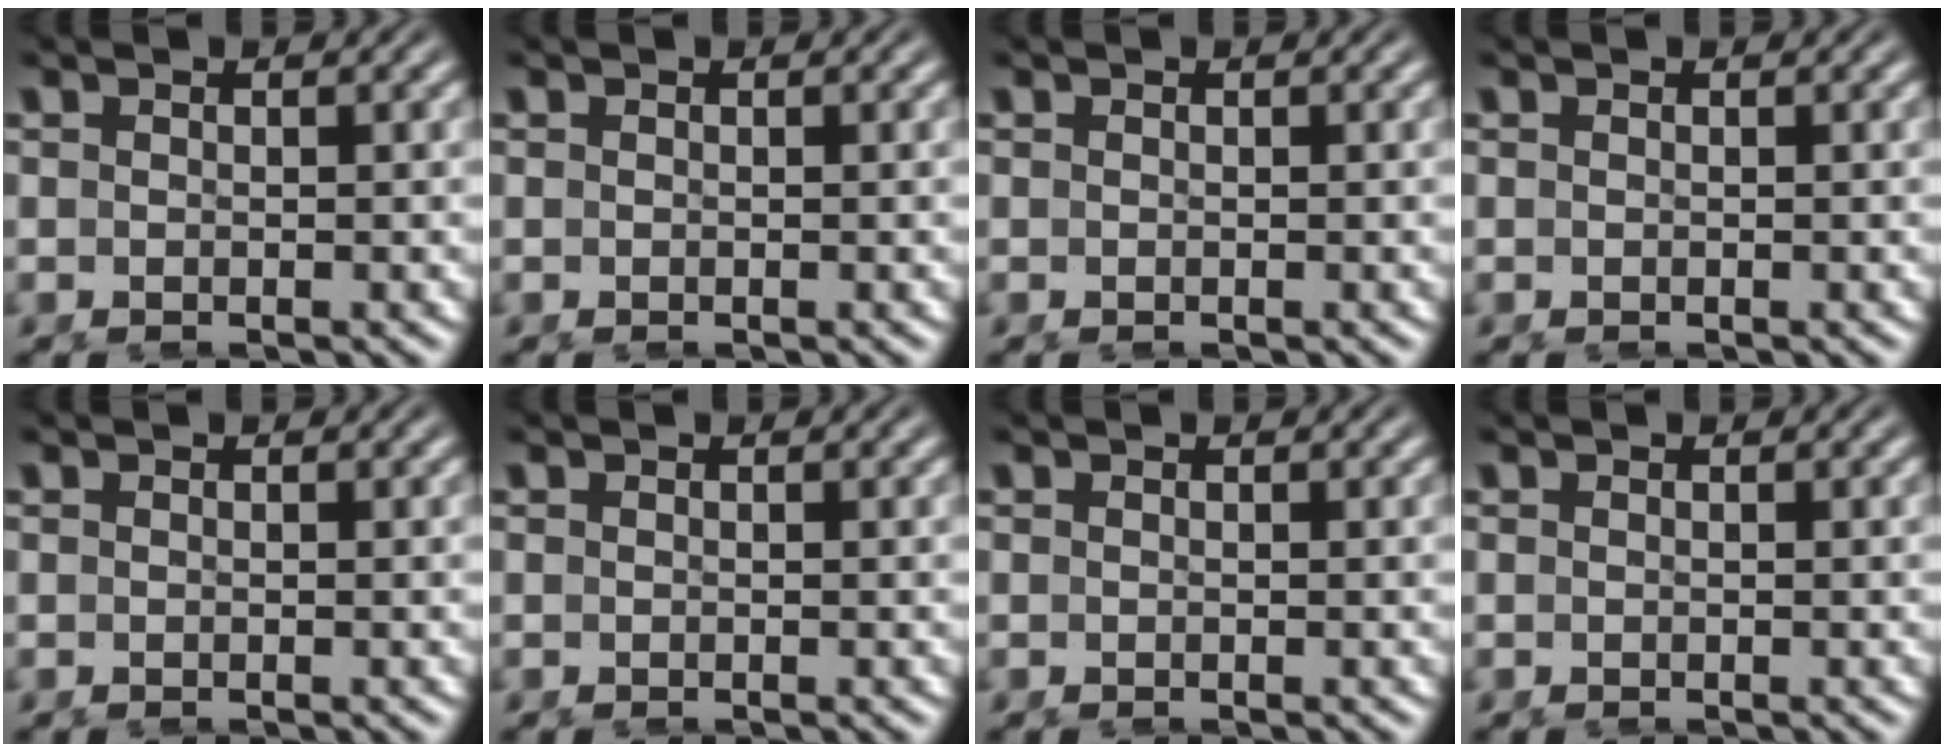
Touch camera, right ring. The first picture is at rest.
{"total": 0.0}
{"total": 0.0}
{"total": 0.0}
{"total": 0.0}
{"total": 0.0}
{"total": 0.0}
{"total": 0.0}